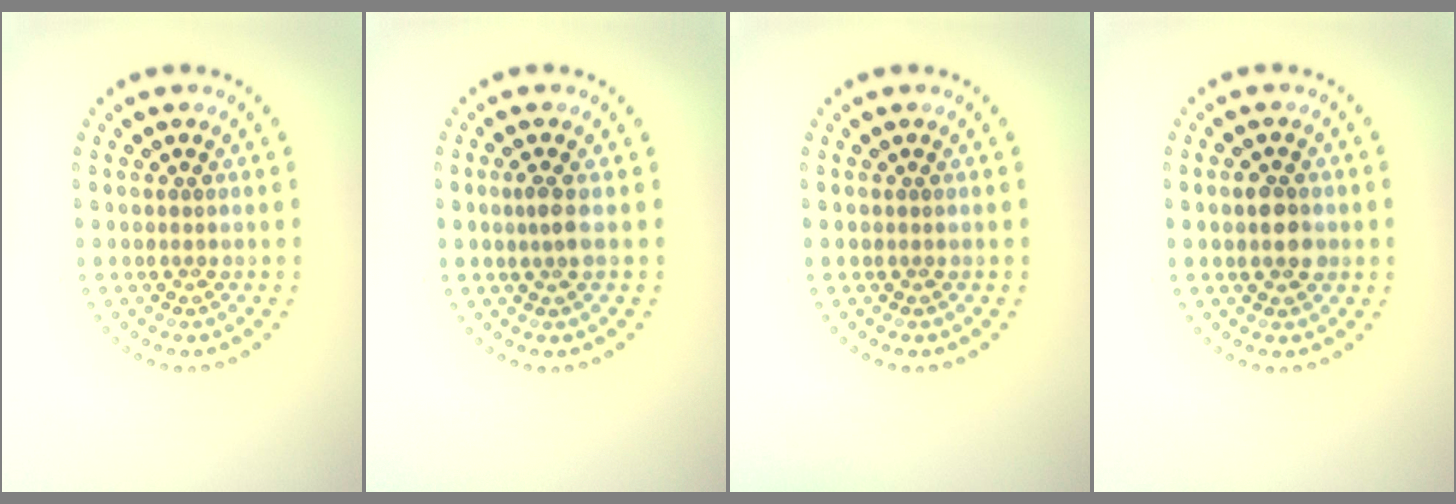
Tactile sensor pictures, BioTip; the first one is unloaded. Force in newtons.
{"total": 1.3, "press": 1.0, "slide": 0.8}
{"total": 0.0}
{"total": 2.2, "press": 2.2, "slide": 0.1}